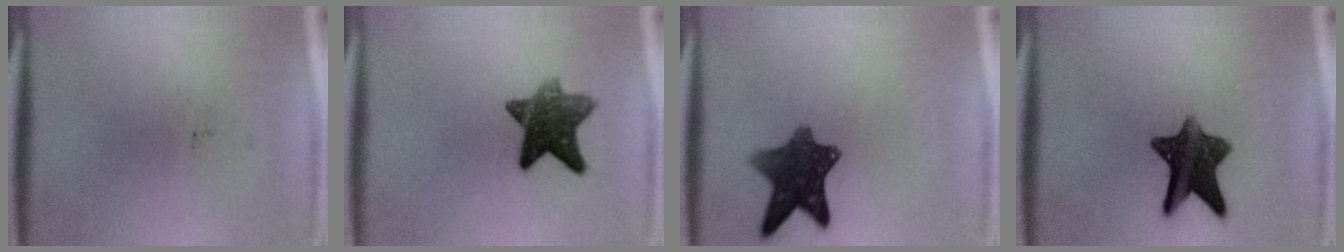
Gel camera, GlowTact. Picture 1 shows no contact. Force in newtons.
{"total": 9.0}
{"total": 9.3}
{"total": 10.6}